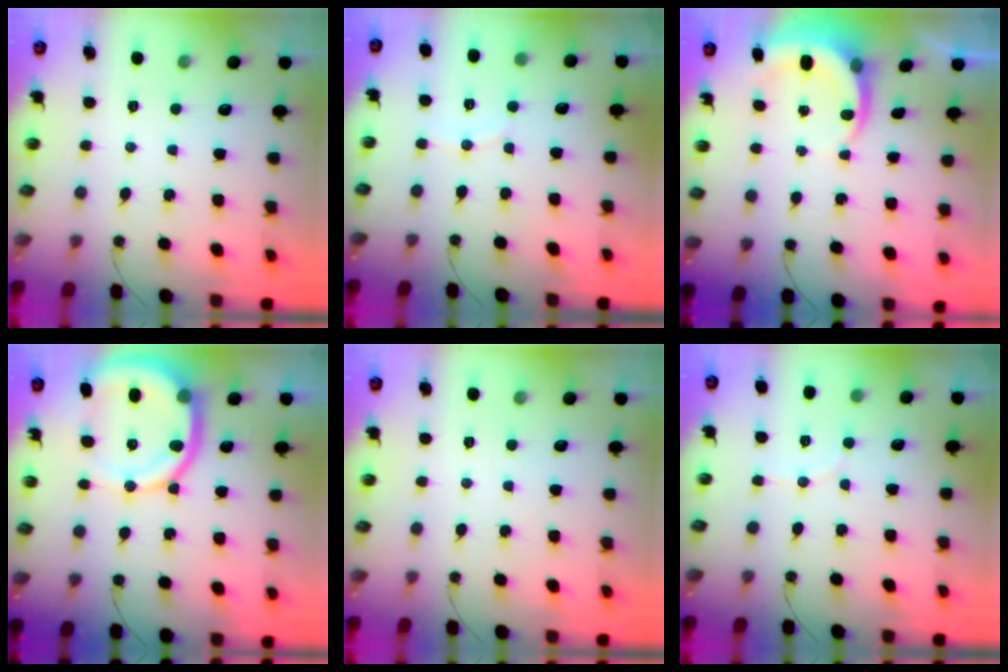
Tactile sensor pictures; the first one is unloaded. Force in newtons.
{"total": 4.9, "press": 4.8, "slide": 0.9}
{"total": 5.3, "press": 5.3, "slide": 0.4}
{"total": 16.2, "press": 16.1, "slide": 2.0}
{"total": 0.0}
{"total": 4.9, "press": 4.7, "slide": 1.4}